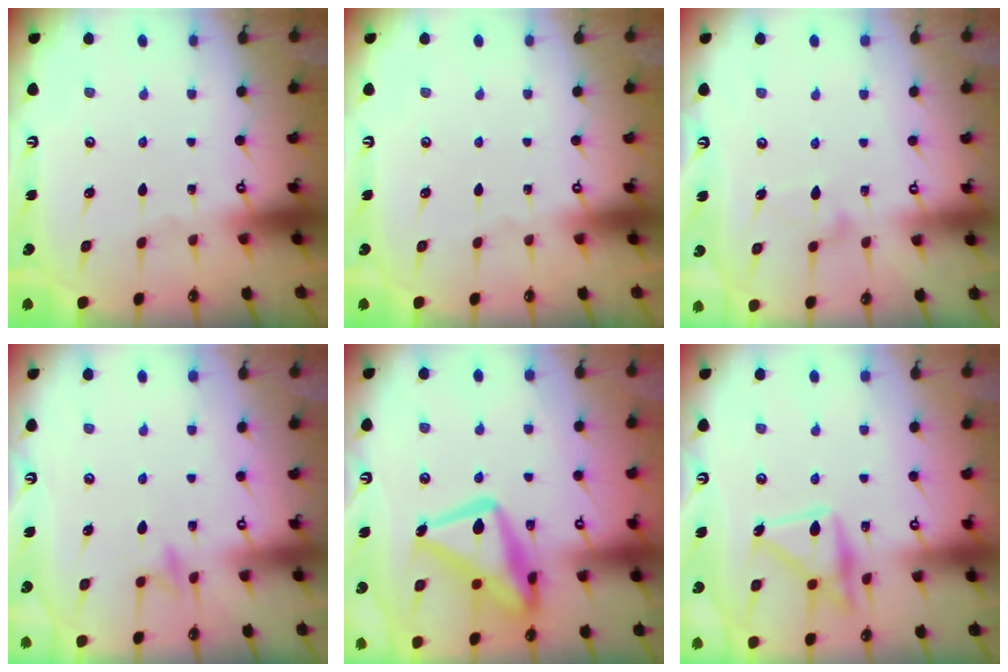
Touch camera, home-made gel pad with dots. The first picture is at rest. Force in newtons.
{"total": 0.0}
{"total": 9.8, "press": 9.7, "slide": 0.5}
{"total": 5.6, "press": 5.6, "slide": 0.7}
{"total": 20.4, "press": 20.4, "slide": 1.7}
{"total": 16.8, "press": 16.8, "slide": 1.0}